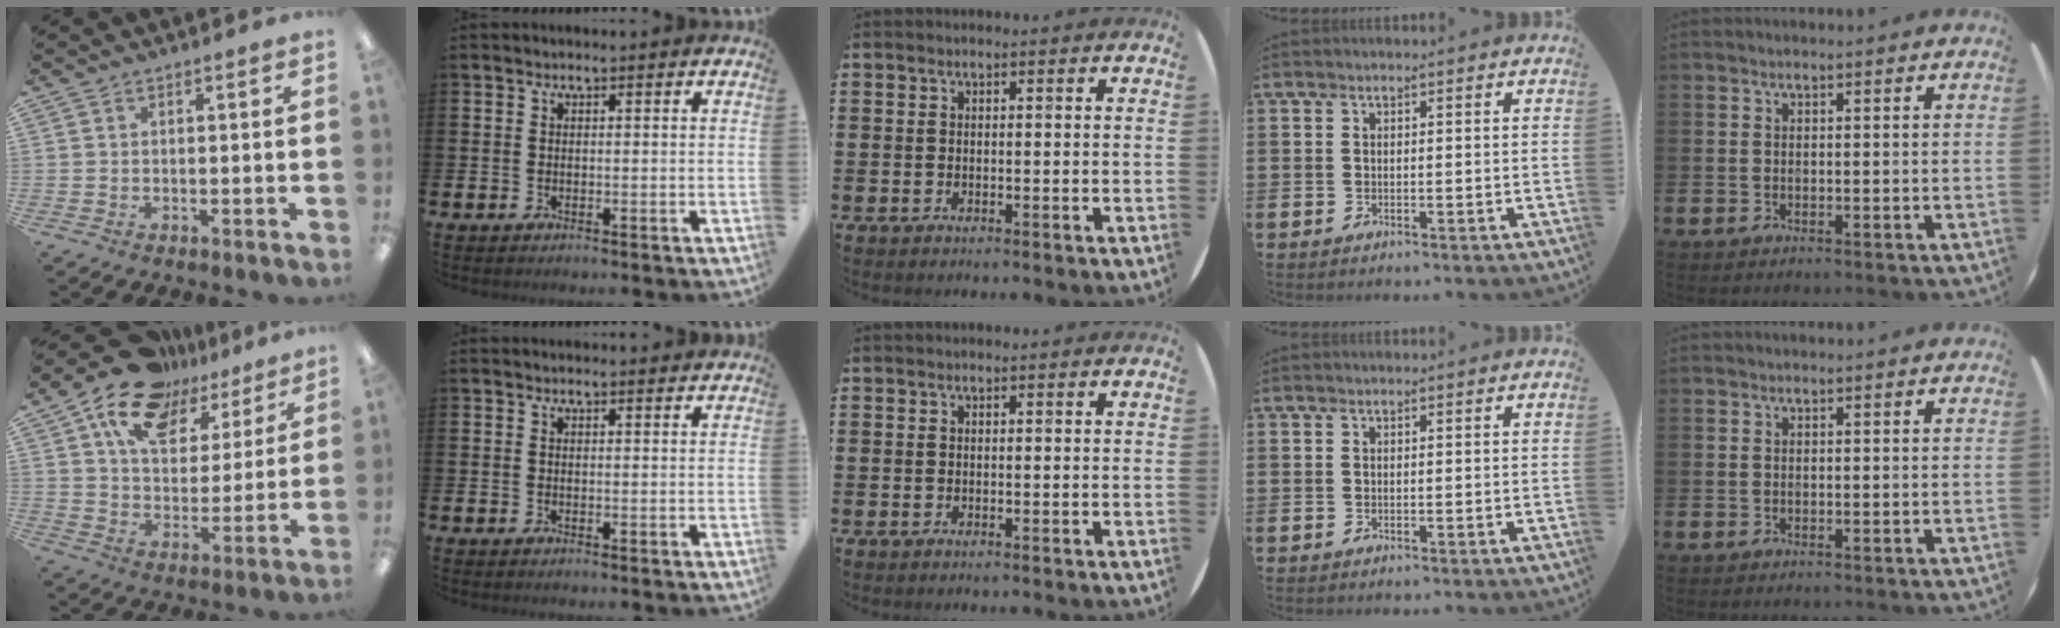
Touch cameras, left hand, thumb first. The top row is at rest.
{"thumb": {"total": 15.2, "force": [10.7, 8.6, 6.7], "torque": [-0.127, -0.057, 0.195]}, "index": {"total": 0.7, "force": [0.6, 0.1, 0.2], "torque": [0.005, -0.003, 0.010]}}